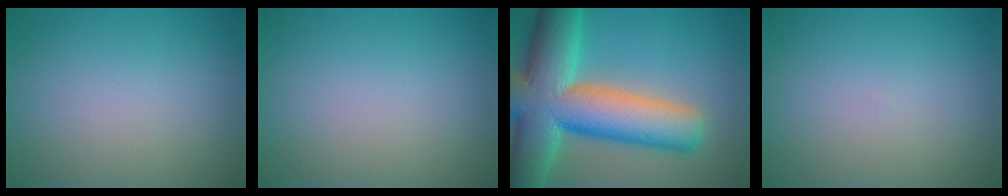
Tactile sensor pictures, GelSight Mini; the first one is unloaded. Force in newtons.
{"total": 0.0}
{"total": 15.0, "press": 14.9, "slide": 1.1}
{"total": 0.0}